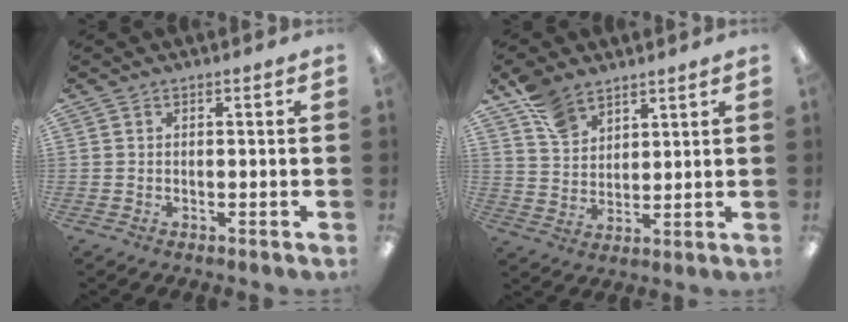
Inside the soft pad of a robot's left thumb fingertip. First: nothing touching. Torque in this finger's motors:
{"motor_torque": [1.09, 0.53, 0.80, -0.48, 0.04]}